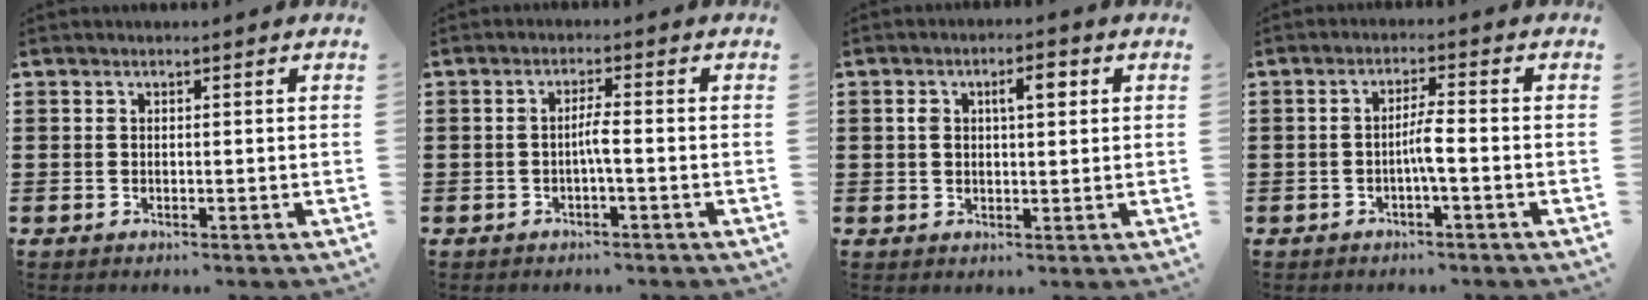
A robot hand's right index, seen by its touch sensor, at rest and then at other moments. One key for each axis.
{"total": 2.3, "fx": -0.8, "fy": 0.1, "fz": 2.2, "tx": -0.048, "ty": -0.002, "tz": -0.018}
{"total": 4.1, "fx": 1.1, "fy": 1.5, "fz": 3.6, "tx": -0.058, "ty": 0.006, "tz": 0.011}
{"total": 3.1, "fx": -1.1, "fy": 0.1, "fz": 2.9, "tx": -0.062, "ty": -0.002, "tz": -0.026}